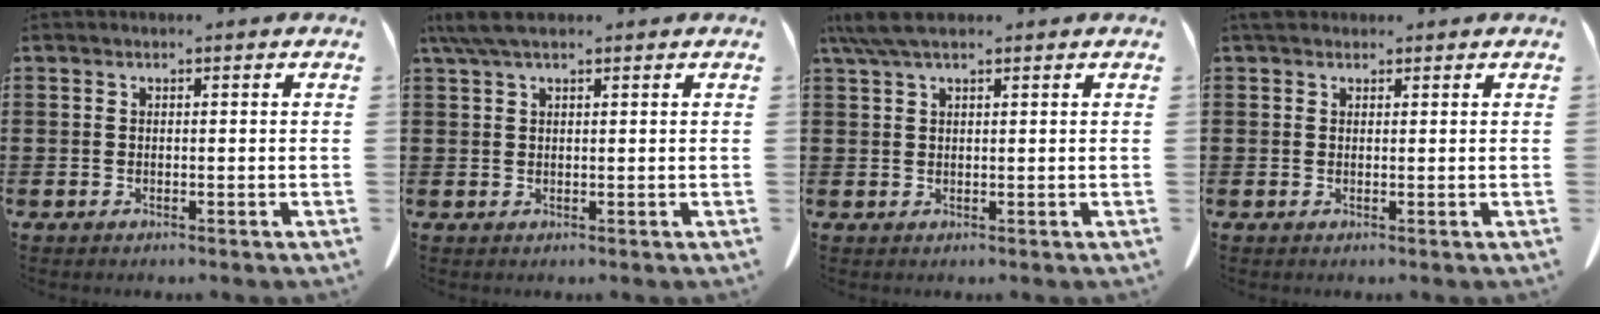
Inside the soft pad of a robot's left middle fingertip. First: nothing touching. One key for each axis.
{"total": 3.5, "fx": 2.1, "fy": 0.9, "fz": 2.7, "tx": -0.057, "ty": 0.003, "tz": 0.040}
{"total": 4.0, "fx": 2.7, "fy": 0.8, "fz": 2.8, "tx": -0.062, "ty": 0.001, "tz": 0.051}
{"total": 1.6, "fx": 1.3, "fy": 0.9, "fz": 0.5, "tx": -0.015, "ty": 0.005, "tz": 0.025}